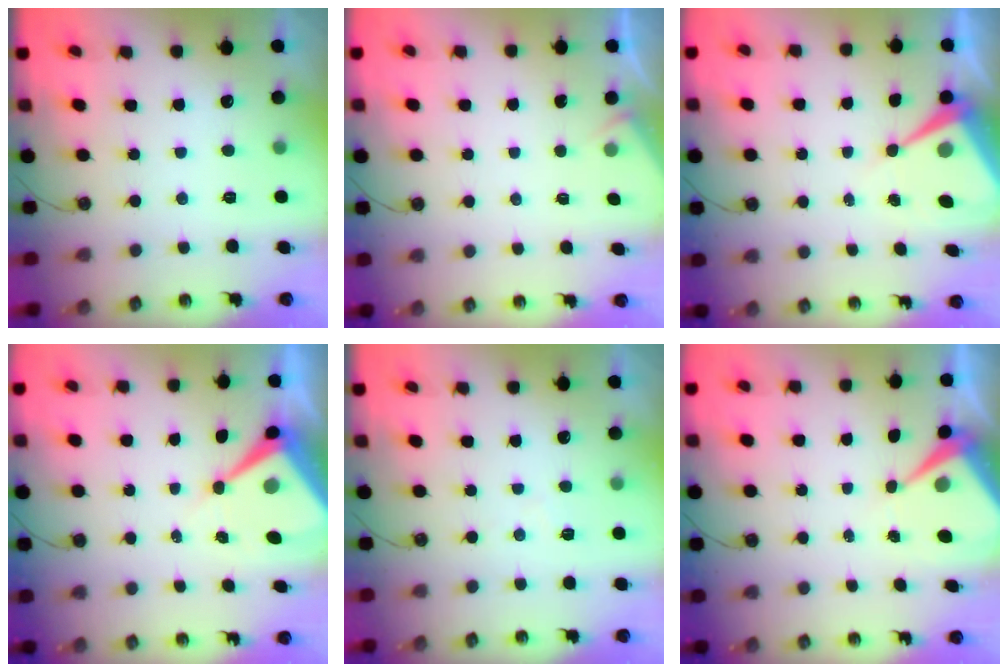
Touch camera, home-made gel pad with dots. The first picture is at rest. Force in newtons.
{"total": 2.5, "press": 2.5, "slide": 0.4}
{"total": 8.9, "press": 8.9, "slide": 0.5}
{"total": 9.5, "press": 9.4, "slide": 1.0}
{"total": 5.1, "press": 5.0, "slide": 0.7}
{"total": 6.9, "press": 6.9, "slide": 0.4}